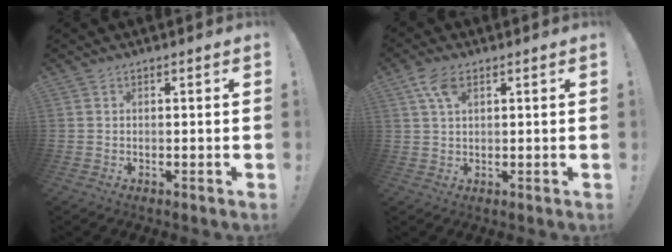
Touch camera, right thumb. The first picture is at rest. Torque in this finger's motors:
{"motor_torque": [-0.52, 0.61, 0.62, 0.19, -0.06]}